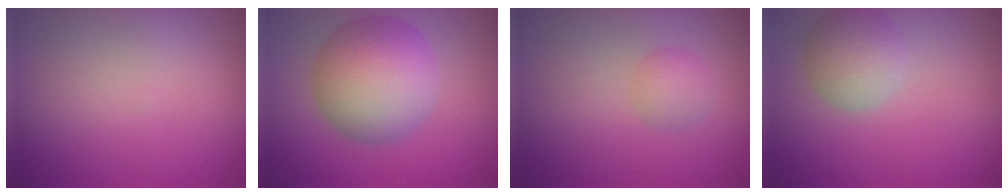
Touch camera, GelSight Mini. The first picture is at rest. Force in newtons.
{"total": 8.6, "press": 8.6, "slide": 0.3}
{"total": 1.6, "press": 1.6, "slide": 0.1}
{"total": 3.9, "press": 3.9, "slide": 0.2}